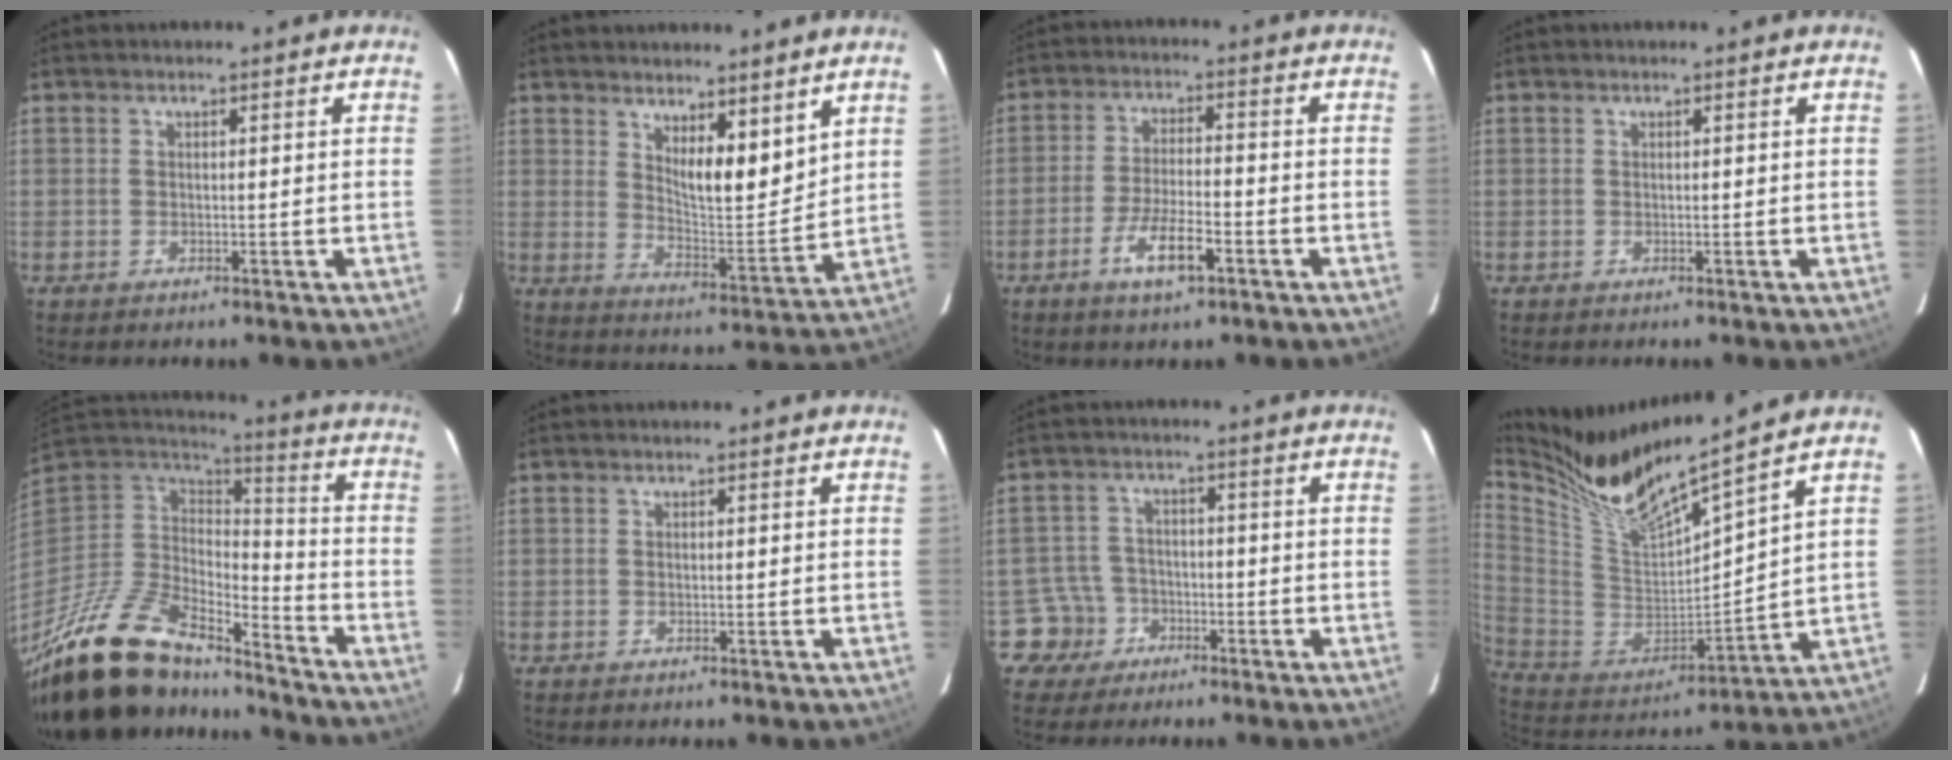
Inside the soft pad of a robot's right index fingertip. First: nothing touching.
{"total": 10.0, "force": [6.9, 2.6, 6.8], "torque": [-0.096, -0.011, 0.116]}
{"total": 7.6, "force": [-4.1, 1.7, 6.2], "torque": [-0.127, -0.006, -0.074]}
{"total": 0.0}
{"total": 26.5, "force": [-20.4, 9.9, 13.6], "torque": [-0.277, -0.017, -0.347]}
{"total": 0.0}
{"total": 5.4, "force": [-3.0, 4.4, -0.4], "torque": [0.000, 0.024, -0.054]}
{"total": 19.0, "force": [15.3, 0.7, 11.2], "torque": [-0.202, -0.020, 0.285]}